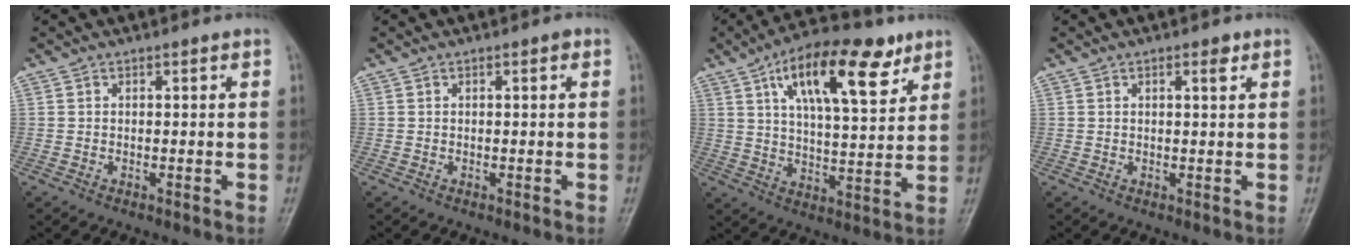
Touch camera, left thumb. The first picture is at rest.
{"total": 0.7, "force": [0.2, 0.3, 0.6], "torque": [-0.006, 0.002, 0.001]}
{"total": 17.9, "force": [9.1, 7.1, 13.7], "torque": [-0.187, -0.023, 0.147]}
{"total": 1.9, "force": [1.0, 0.6, 1.5], "torque": [-0.018, -0.002, 0.013]}